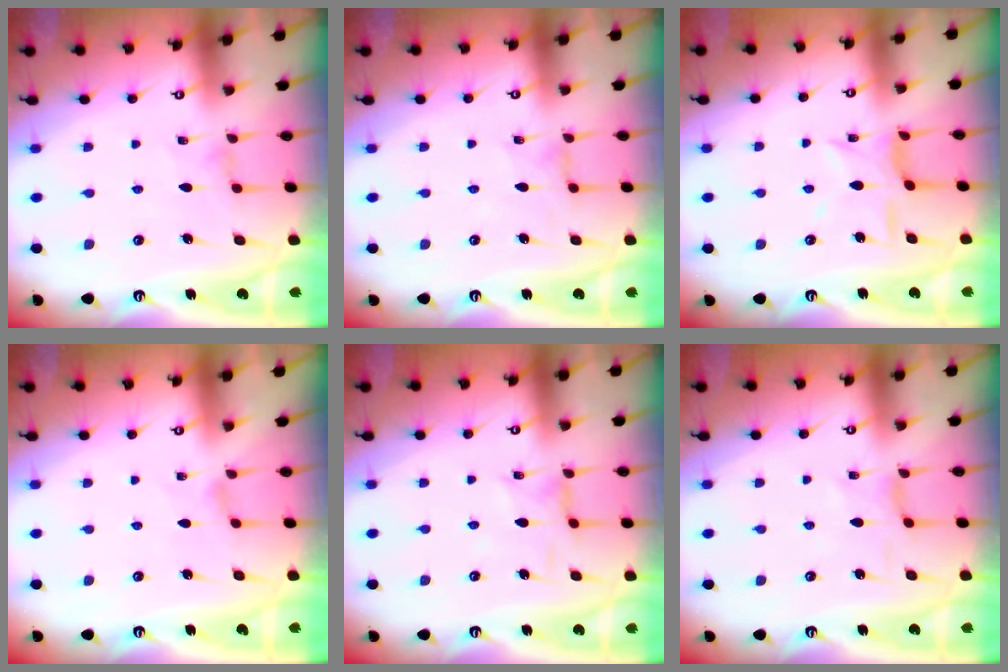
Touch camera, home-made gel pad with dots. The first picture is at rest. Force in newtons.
{"total": 0.8, "press": 0.7, "slide": 0.3}
{"total": 7.7, "press": 7.7, "slide": 0.6}
{"total": 0.0}
{"total": 1.7, "press": 1.6, "slide": 0.4}
{"total": 2.8, "press": 2.8, "slide": 0.1}